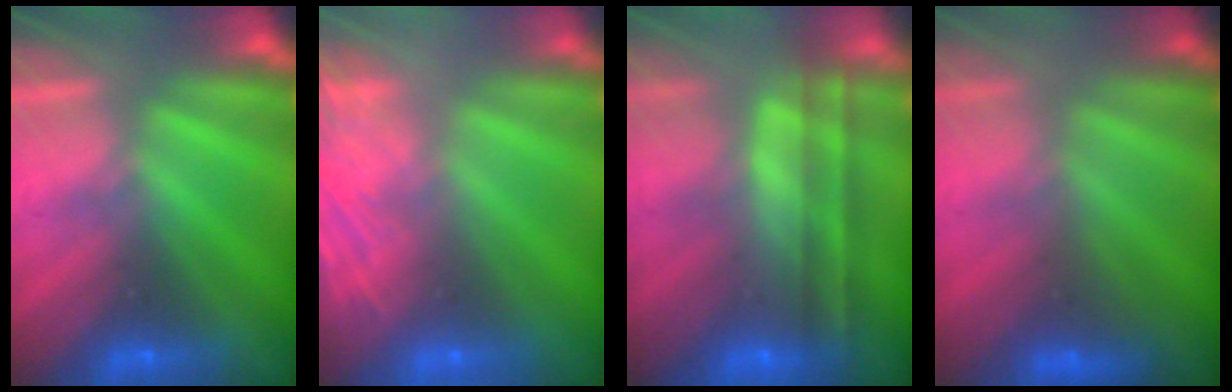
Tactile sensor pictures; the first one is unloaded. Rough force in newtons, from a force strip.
{"total": 7.0}
{"total": 8.6}
{"total": 2.8}